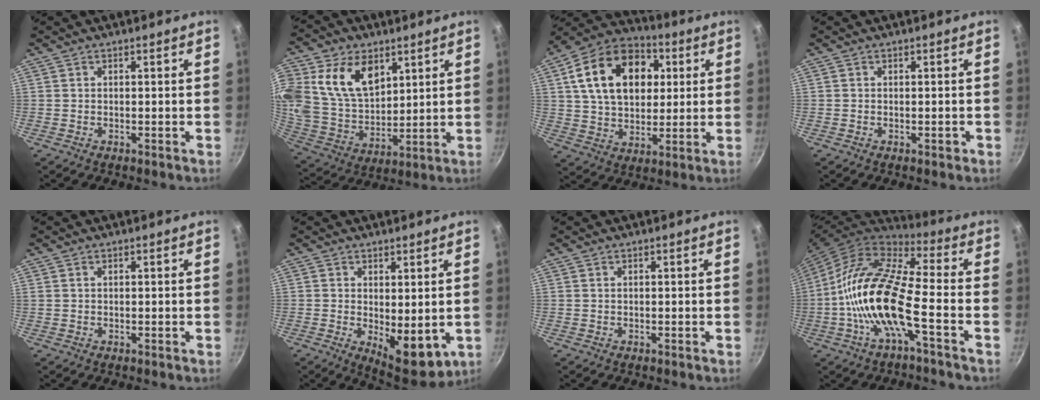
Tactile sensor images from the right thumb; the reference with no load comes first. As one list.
[{"total": 16.3, "force": [7.0, 10.7, 10.1], "torque": [-0.193, -0.034, 0.143]}, {"total": 20.9, "force": [5.2, 14.5, 14.1], "torque": [-0.209, 0.011, 0.079]}, {"total": 0.8, "force": [-0.4, 0.4, 0.6], "torque": [-0.007, 0.004, -0.005]}, {"total": 0.6, "force": [0.3, 0.4, 0.3], "torque": [-0.006, 0.002, 0.007]}, {"total": 9.1, "force": [-0.2, 4.3, 8.0], "torque": [-0.092, -0.023, 0.009]}, {"total": 0.0}, {"total": 17.3, "force": [-4.3, 5.2, 15.9], "torque": [-0.306, 0.037, -0.102]}]